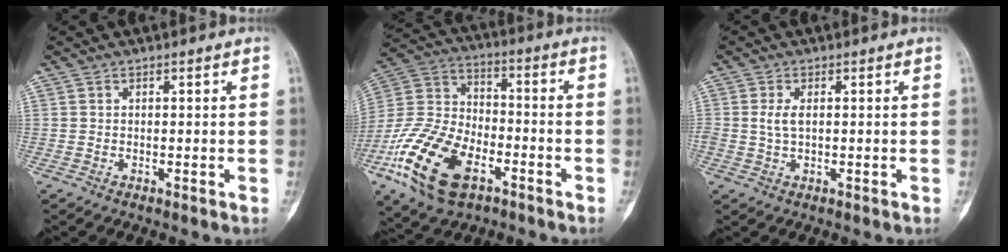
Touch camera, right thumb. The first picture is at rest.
{"total": 19.9, "force": [-9.2, 11.1, 13.7], "torque": [-0.266, 0.039, -0.174]}
{"total": 2.5, "force": [0.5, 1.2, 2.1], "torque": [-0.048, 0.001, 0.008]}